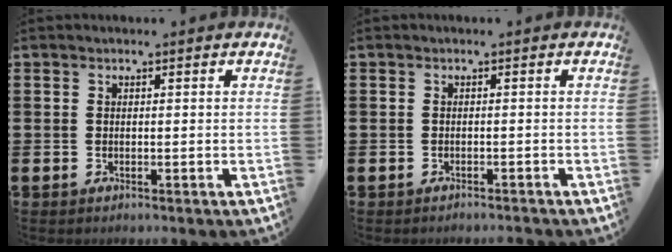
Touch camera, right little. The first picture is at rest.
{"total": 0.6, "force": [-0.6, -0.1, 0.0], "torque": [-0.001, -0.002, -0.013]}